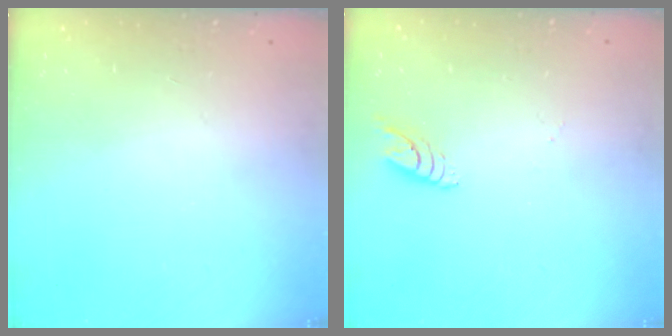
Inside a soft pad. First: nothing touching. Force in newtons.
{"total": 5.8, "press": 5.8, "slide": 0.5}